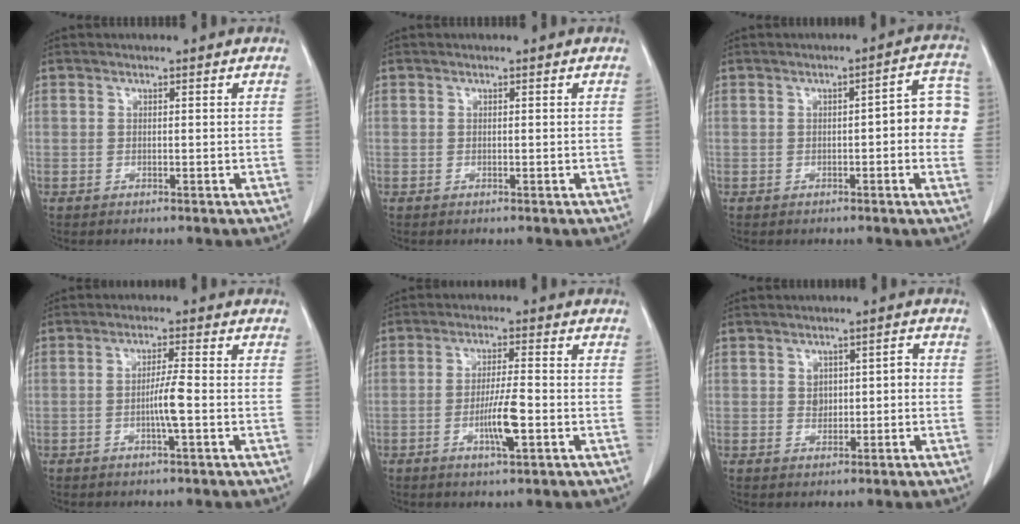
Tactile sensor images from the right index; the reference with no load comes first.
{"total": 0.0}
{"total": 7.6, "force": [0.3, 2.1, 7.3], "torque": [-0.079, 0.028, -0.003]}
{"total": 3.7, "force": [-0.9, -0.2, 3.6], "torque": [-0.066, 0.001, -0.015]}
{"total": 5.9, "force": [-1.8, 0.5, 5.6], "torque": [-0.103, -0.004, -0.030]}
{"total": 3.0, "force": [0.0, 2.1, 2.1], "torque": [-0.025, 0.016, 0.008]}